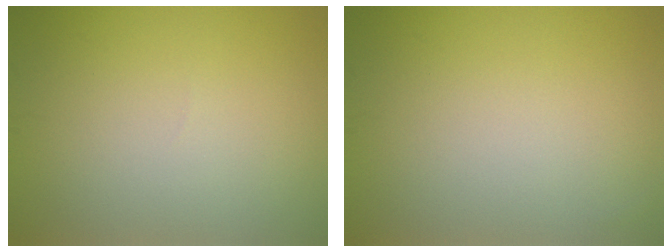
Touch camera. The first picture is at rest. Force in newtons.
{"total": 0.0}